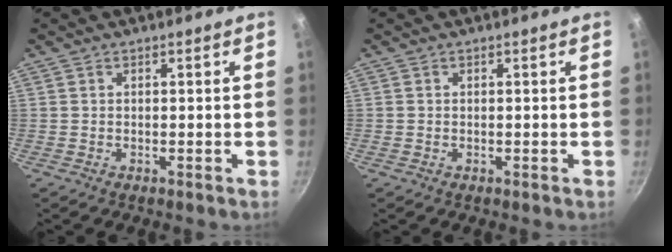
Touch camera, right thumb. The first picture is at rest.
{"total": 0.0}